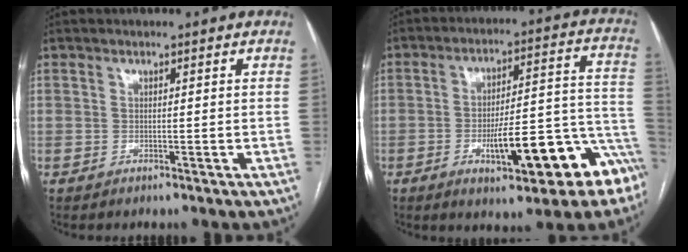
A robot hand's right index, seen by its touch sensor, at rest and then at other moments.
{"total": 16.0, "force": [-7.6, 3.9, 13.6], "torque": [-0.134, 0.038, -0.094]}